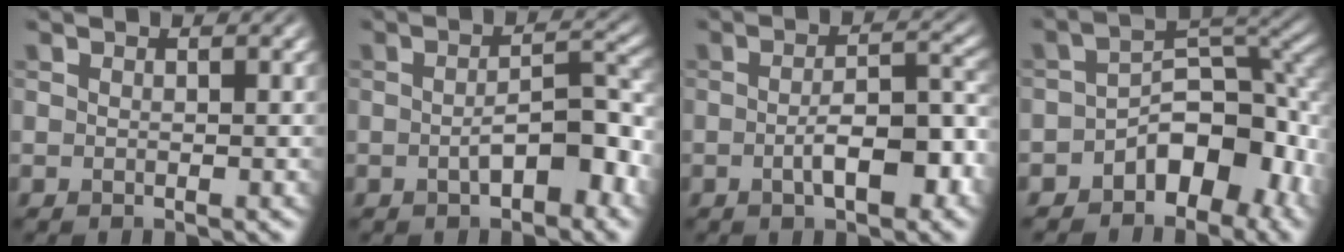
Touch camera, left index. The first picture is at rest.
{"total": 4.9, "force": [-1.6, 1.9, 4.2], "torque": [-0.067, 0.006, -0.024]}
{"total": 5.7, "force": [-1.8, 2.1, 5.0], "torque": [-0.080, 0.002, -0.027]}
{"total": 8.1, "force": [-3.8, 4.7, 5.5], "torque": [-0.058, 0.007, -0.068]}